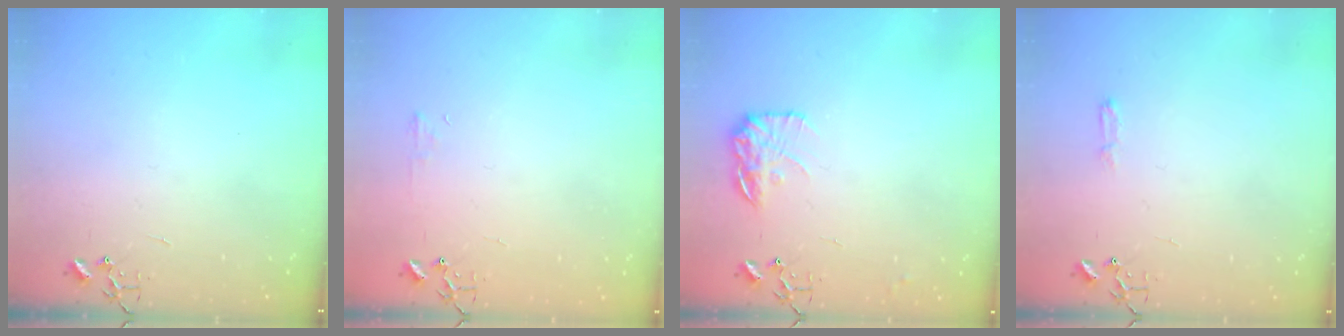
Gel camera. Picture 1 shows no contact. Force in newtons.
{"total": 4.8, "press": 4.7, "slide": 0.7}
{"total": 12.1, "press": 12.1, "slide": 0.5}
{"total": 3.8, "press": 3.8, "slide": 0.5}